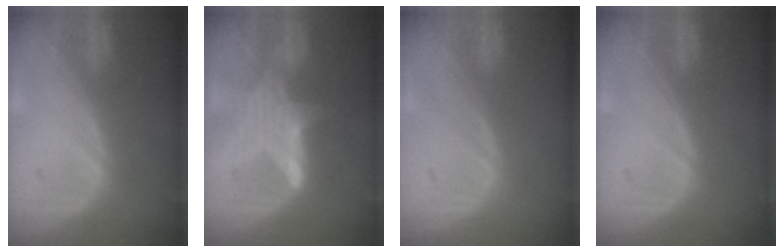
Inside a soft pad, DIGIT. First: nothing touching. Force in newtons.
{"total": 6.2, "press": 6.1, "slide": 1.3}
{"total": 0.0}
{"total": 0.0}